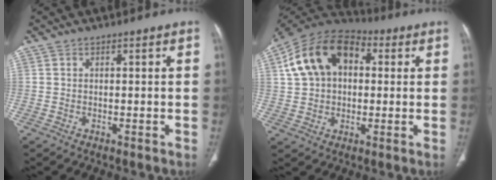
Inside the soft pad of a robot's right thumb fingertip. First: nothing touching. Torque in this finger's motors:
{"motor_torque": [0.42, 0.41, 0.88, -0.02, 0.29]}